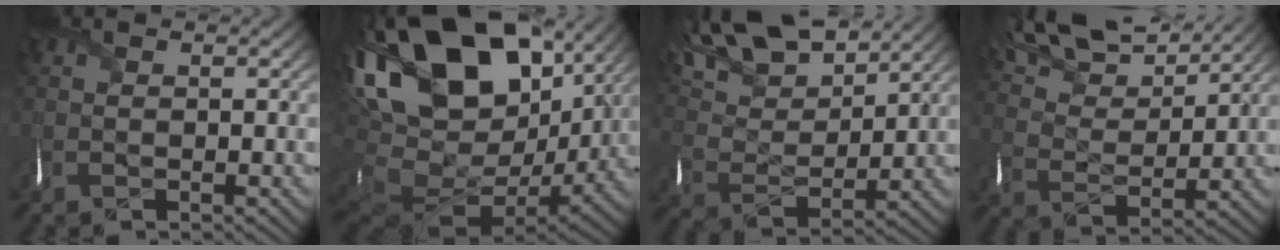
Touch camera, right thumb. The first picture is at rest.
{"total": 23.2, "force": [7.0, 14.1, 17.0], "torque": [-0.362, -0.006, 0.152]}
{"total": 14.6, "force": [11.0, 5.4, 7.9], "torque": [-0.198, 0.026, 0.170]}
{"total": 13.2, "force": [10.5, 4.4, 6.5], "torque": [-0.163, 0.010, 0.162]}